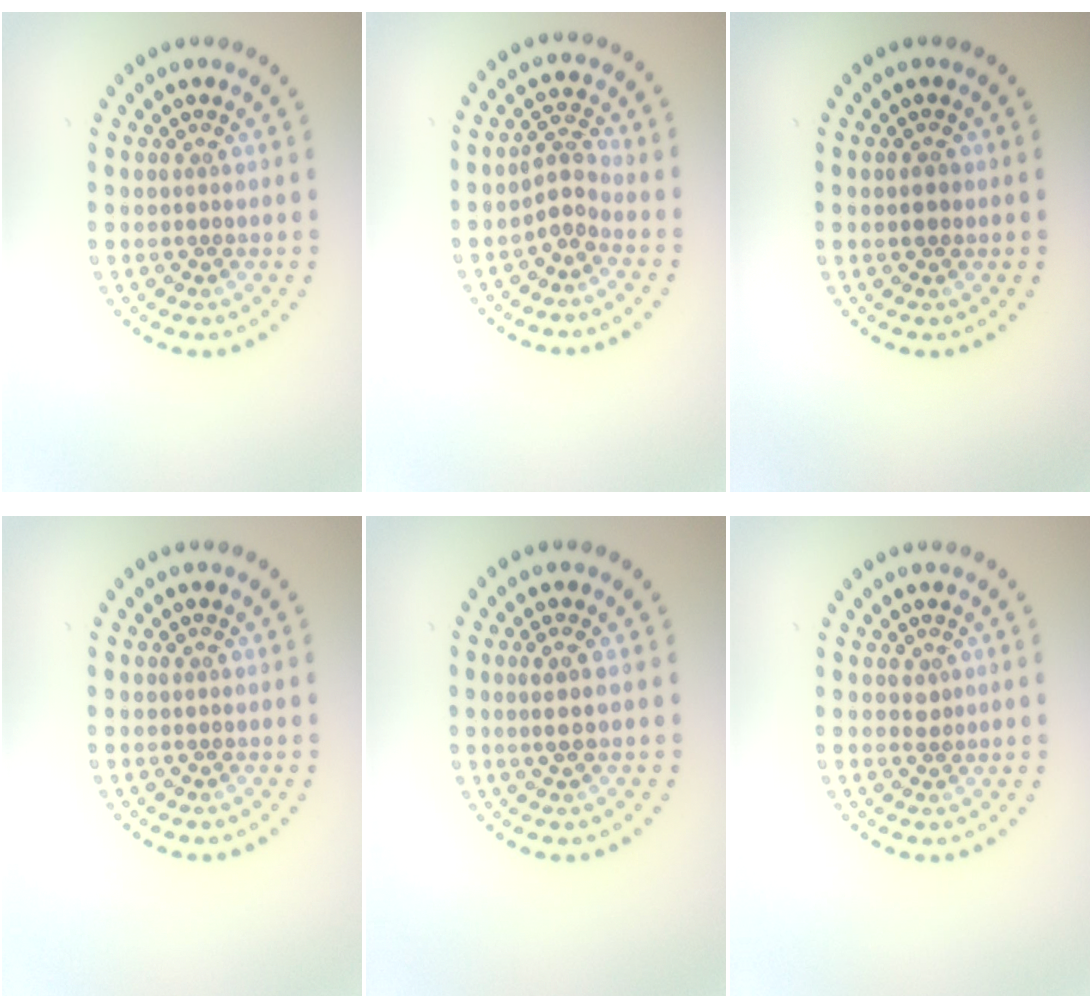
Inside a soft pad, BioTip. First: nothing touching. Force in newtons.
{"total": 2.1, "press": 1.6, "slide": 1.4}
{"total": 1.2, "press": 1.2, "slide": 0.1}
{"total": 0.0}
{"total": 1.7, "press": 1.3, "slide": 1.1}
{"total": 0.9, "press": 0.6, "slide": 0.6}